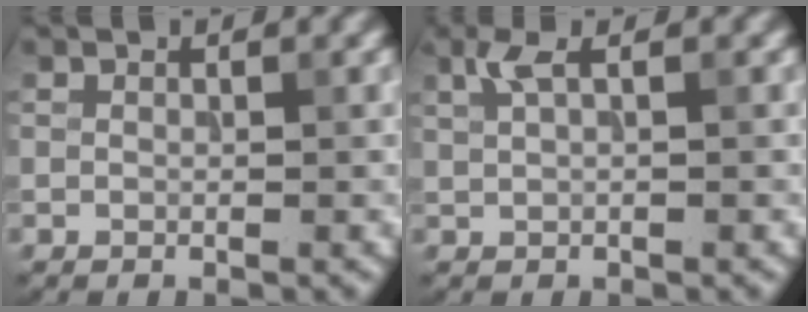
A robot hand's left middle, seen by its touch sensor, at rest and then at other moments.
{"total": 1.6, "force": [0.9, 0.3, 1.2], "torque": [-0.030, 0.002, 0.015]}